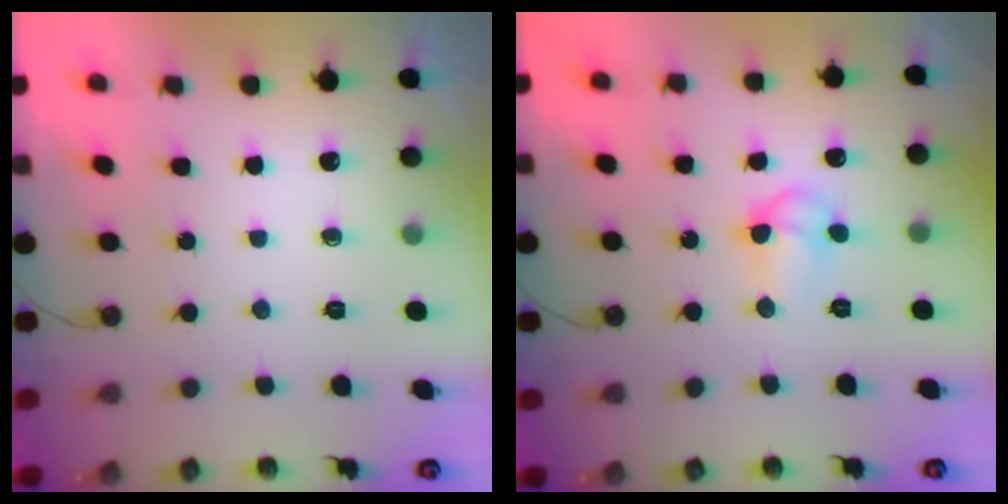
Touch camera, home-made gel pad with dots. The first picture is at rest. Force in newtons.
{"total": 7.5, "press": 7.5, "slide": 0.9}